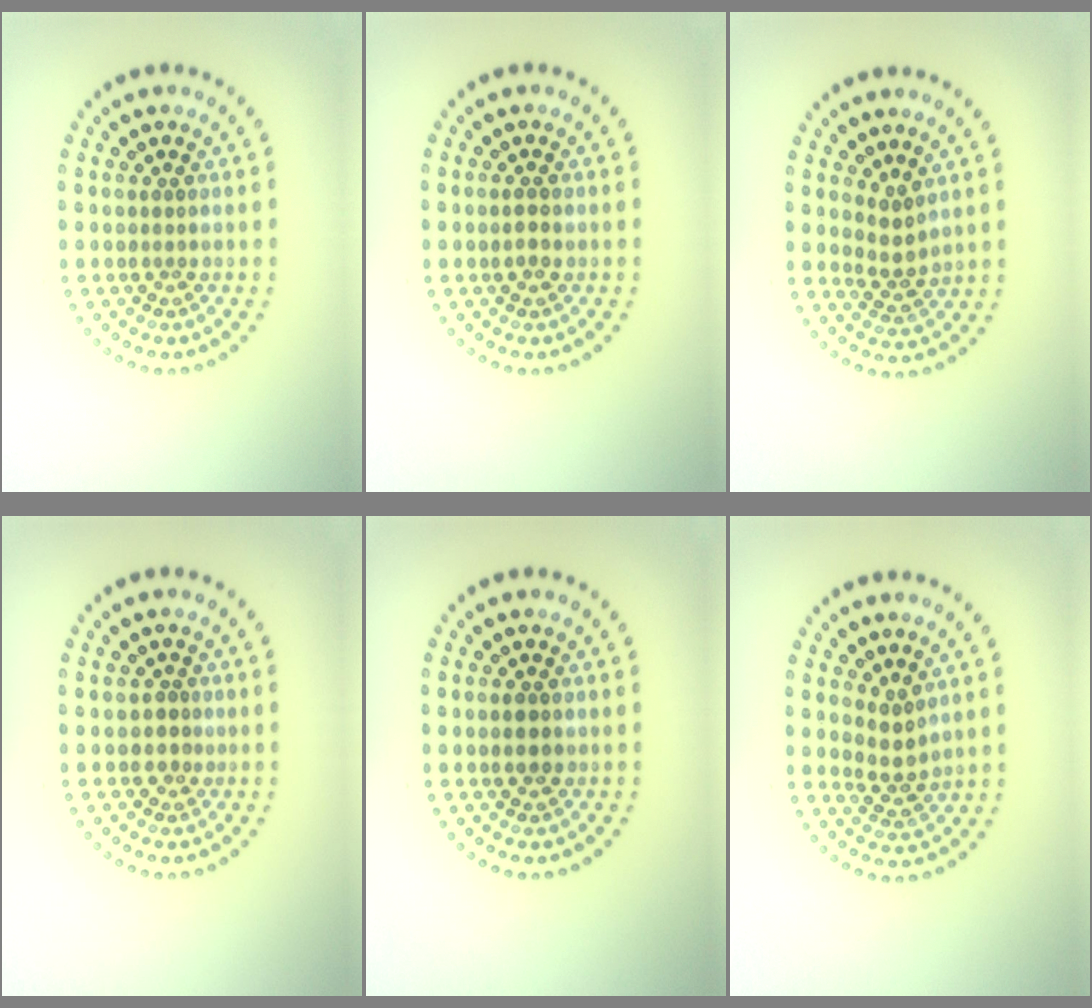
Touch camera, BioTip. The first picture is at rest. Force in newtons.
{"total": 1.1, "press": 1.1, "slide": 0.1}
{"total": 2.2, "press": 1.6, "slide": 1.5}
{"total": 1.4, "press": 1.3, "slide": 0.7}
{"total": 1.6, "press": 1.6, "slide": 0.1}
{"total": 2.0, "press": 1.6, "slide": 1.2}